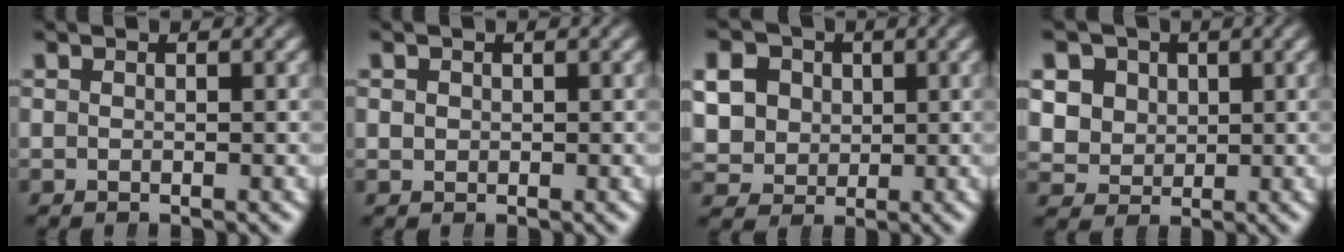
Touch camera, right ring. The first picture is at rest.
{"total": 0.5, "force": [0.2, 0.4, 0.3], "torque": [-0.006, -0.006, 0.010]}
{"total": 9.1, "force": [1.7, 8.0, 4.0], "torque": [-0.091, -0.018, 0.029]}
{"total": 8.6, "force": [1.7, 7.7, 3.5], "torque": [-0.088, -0.019, 0.030]}